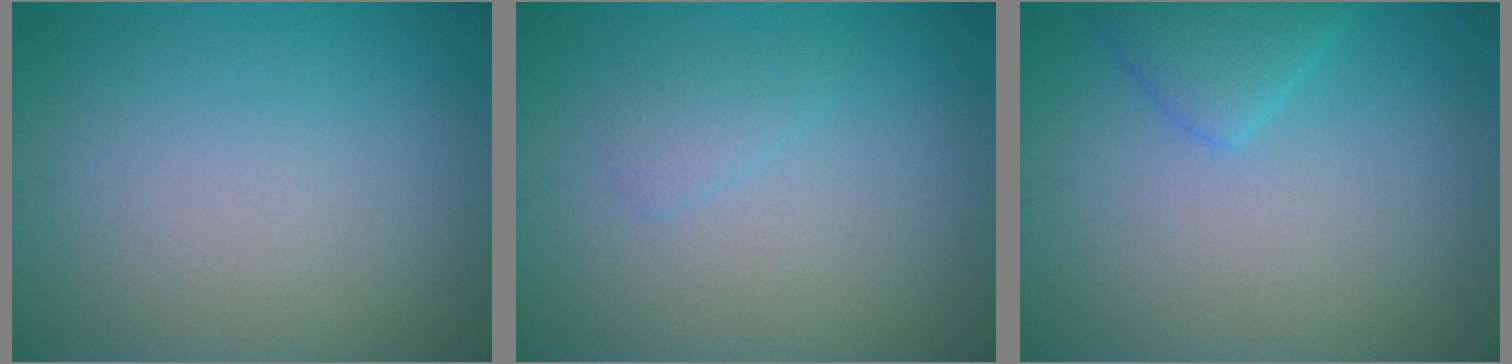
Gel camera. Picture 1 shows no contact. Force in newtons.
{"total": 1.1, "press": 1.1, "slide": 0.1}
{"total": 2.3, "press": 2.3, "slide": 0.3}